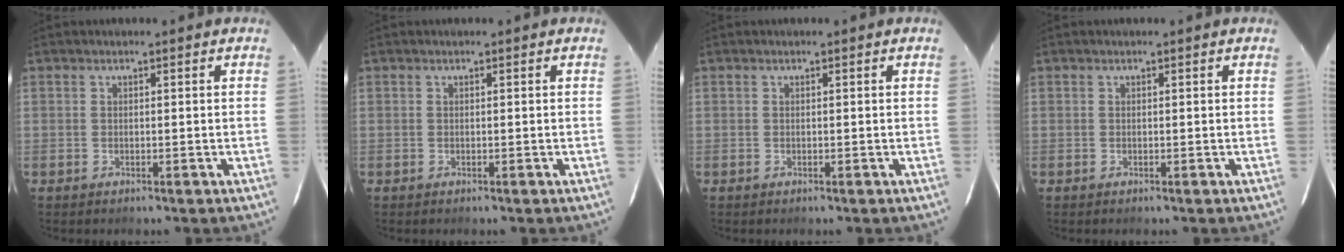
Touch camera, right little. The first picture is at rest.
{"total": 0.0}
{"total": 0.0}
{"total": 0.0}